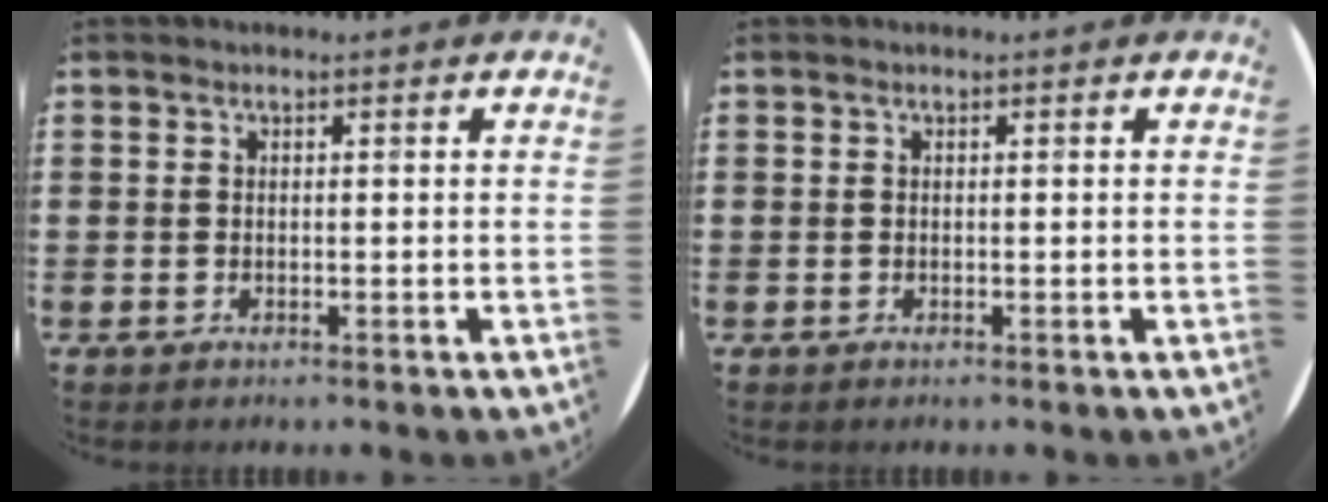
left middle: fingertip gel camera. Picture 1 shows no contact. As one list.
[{"total": 0.0}]